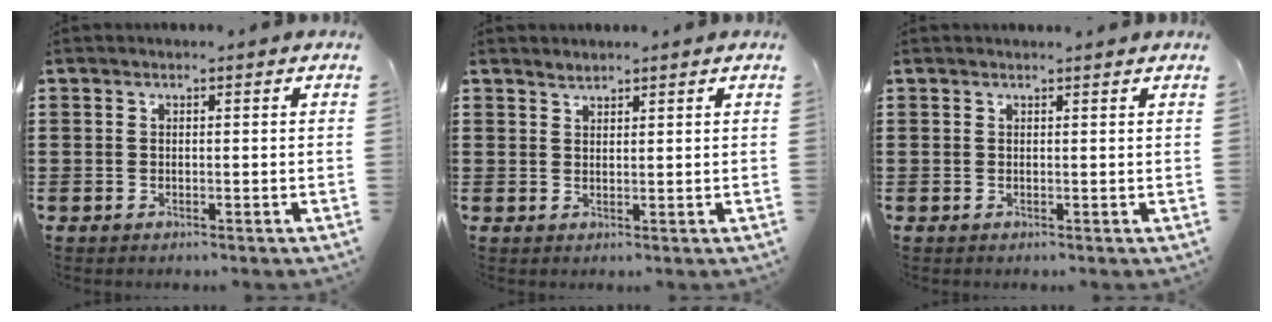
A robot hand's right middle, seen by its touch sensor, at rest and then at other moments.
{"total": 1.4, "force": [1.4, 0.2, -0.1], "torque": [-0.002, 0.000, 0.028]}
{"total": 0.7, "force": [0.6, -0.2, 0.1], "torque": [-0.002, -0.001, 0.012]}